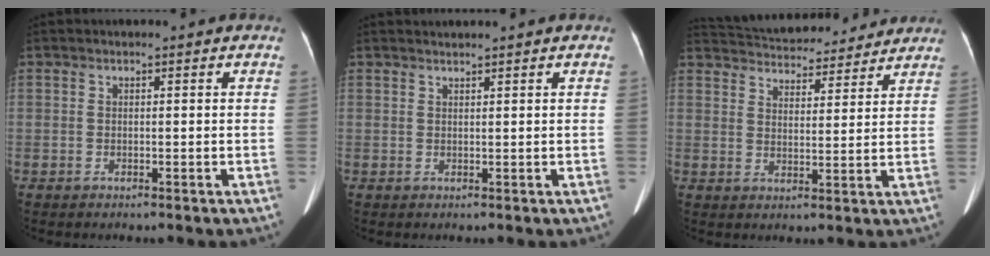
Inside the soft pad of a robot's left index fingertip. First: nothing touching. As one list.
[{"total": 1.3, "force": [1.2, -0.4, 0.3], "torque": [-0.008, 0.010, 0.028]}, {"total": 17.4, "force": [16.2, 4.5, 4.6], "torque": [-0.091, 0.029, 0.228]}]